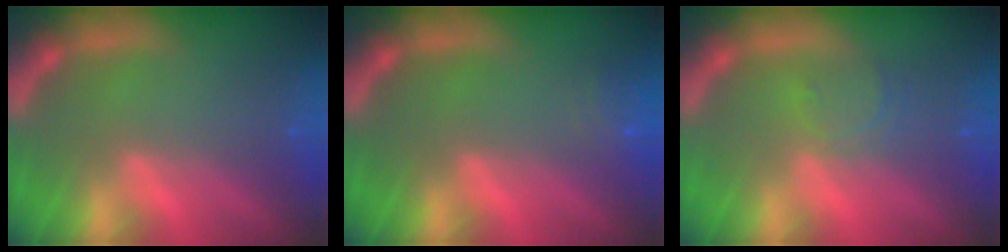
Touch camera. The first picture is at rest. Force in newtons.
{"total": 1.9}
{"total": 2.4}